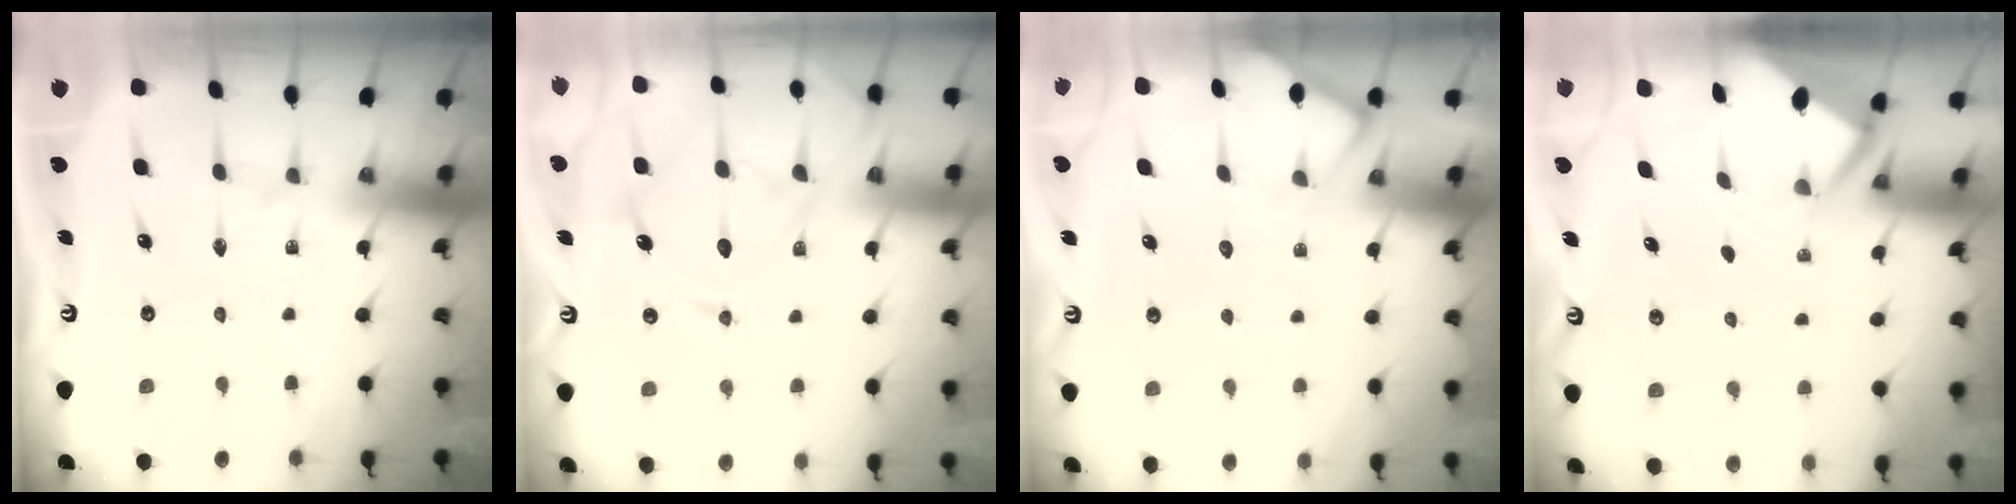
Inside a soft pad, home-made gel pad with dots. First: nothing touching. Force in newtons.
{"total": 14.9, "press": 14.8, "slide": 1.3}
{"total": 5.3, "press": 5.3, "slide": 0.3}
{"total": 2.4, "press": 2.4, "slide": 0.1}